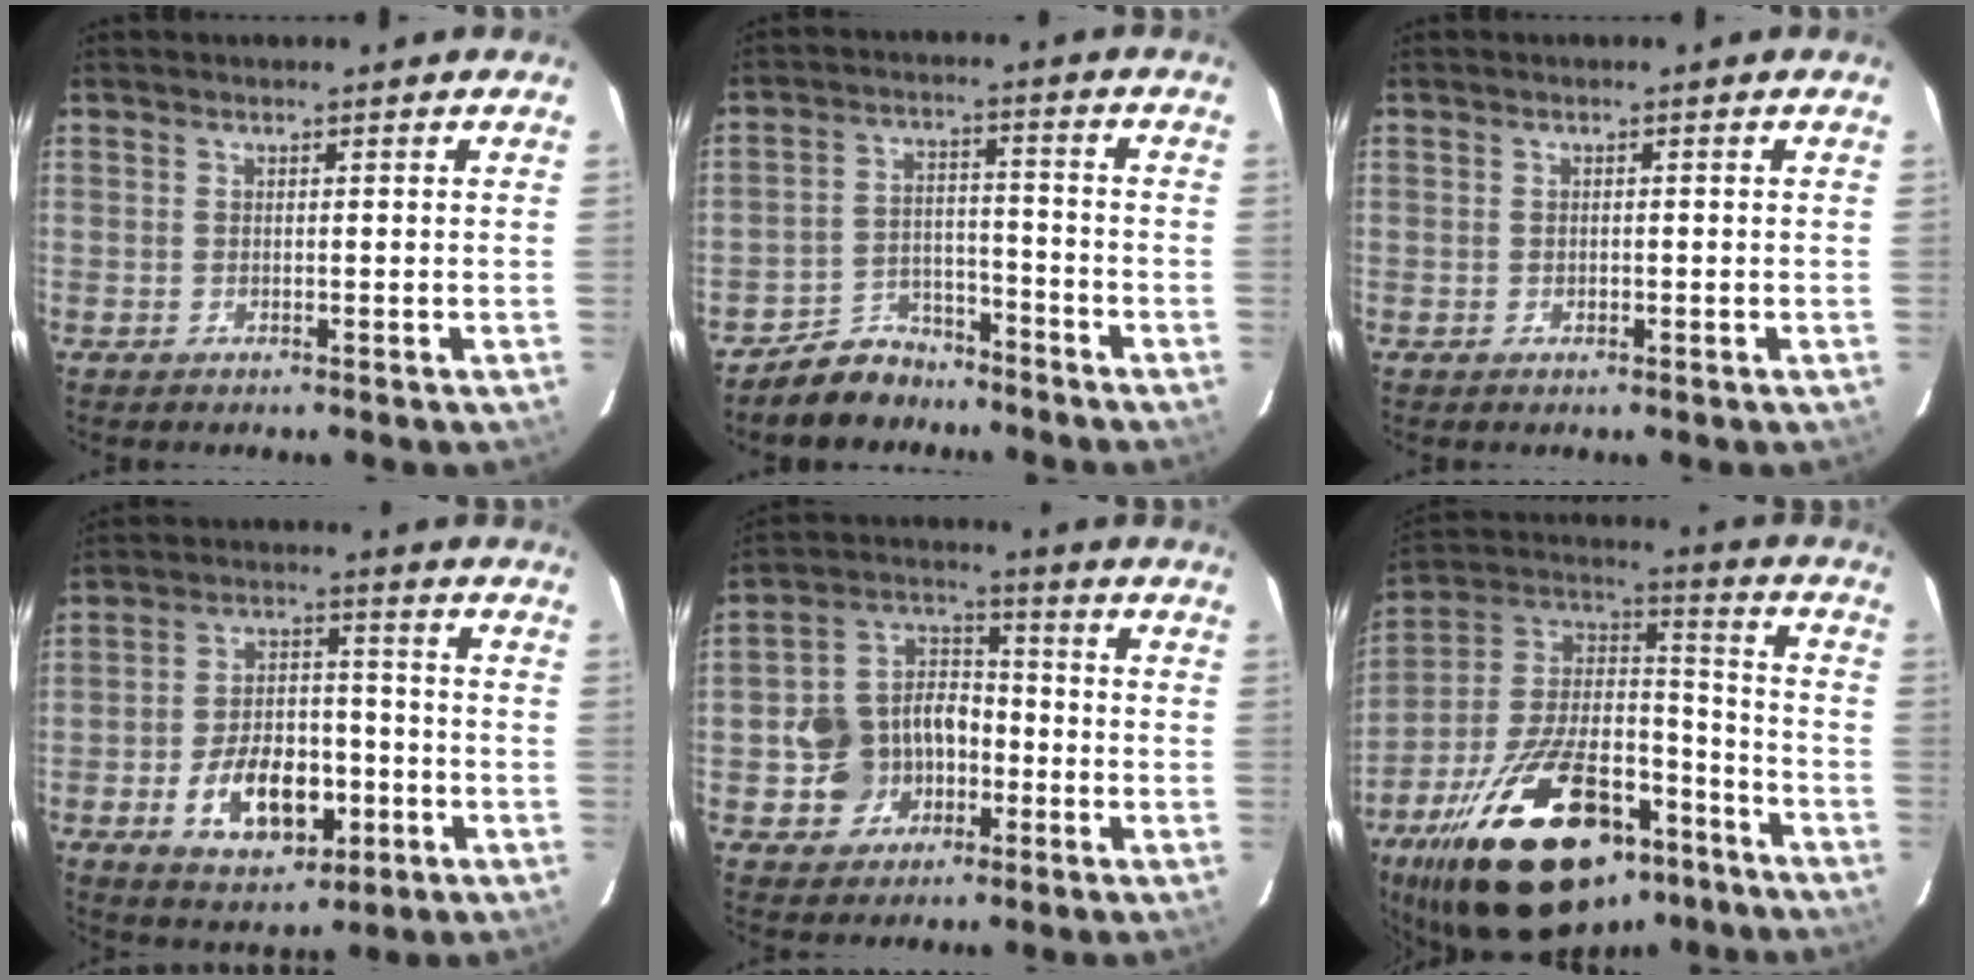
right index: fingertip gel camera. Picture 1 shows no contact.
{"total": 8.2, "force": [-6.8, 4.4, 0.9], "torque": [-0.037, 0.025, -0.105]}
{"total": 0.8, "force": [-0.2, 0.6, 0.3], "torque": [-0.004, 0.001, -0.004]}
{"total": 14.0, "force": [-5.0, 8.3, 10.1], "torque": [-0.194, 0.017, -0.063]}
{"total": 11.1, "force": [-3.6, 9.4, 4.6], "torque": [-0.109, 0.044, -0.050]}
{"total": 32.6, "force": [-20.7, 15.0, 20.2], "torque": [-0.376, 0.013, -0.313]}